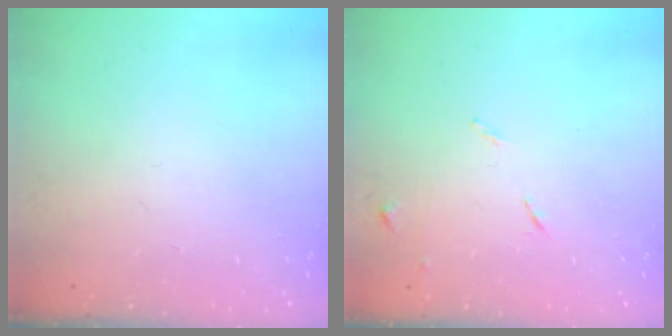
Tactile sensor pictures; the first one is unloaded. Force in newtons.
{"total": 6.3, "press": 6.3, "slide": 0.6}